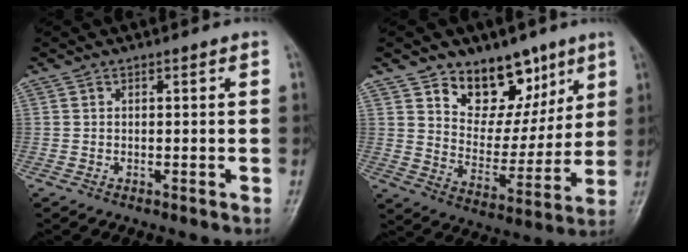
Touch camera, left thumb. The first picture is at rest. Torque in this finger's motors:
{"motor_torque": [0.19, 0.43, 0.14, -0.38, 0.21]}